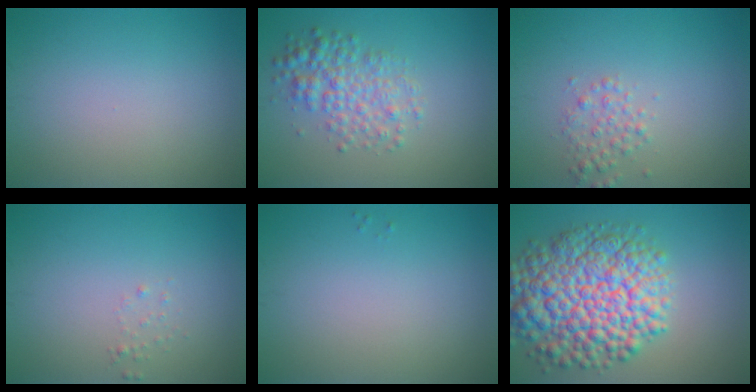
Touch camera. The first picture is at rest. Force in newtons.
{"total": 3.8, "press": 3.8, "slide": 0.1}
{"total": 1.8, "press": 1.8, "slide": 0.0}
{"total": 0.6, "press": 0.6, "slide": 0.1}
{"total": 0.0}
{"total": 11.7, "press": 11.7, "slide": 0.4}